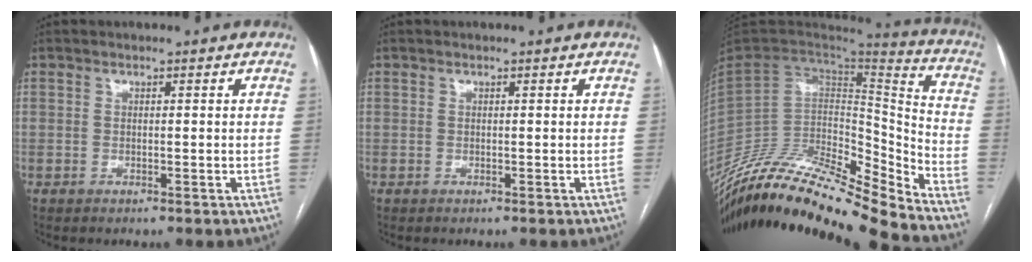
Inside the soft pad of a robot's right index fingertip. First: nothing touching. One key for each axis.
{"total": 0.0}
{"total": 27.4, "fx": -24.4, "fy": 2.6, "fz": 12.2, "tx": -0.203, "ty": -0.013, "tz": -0.405}